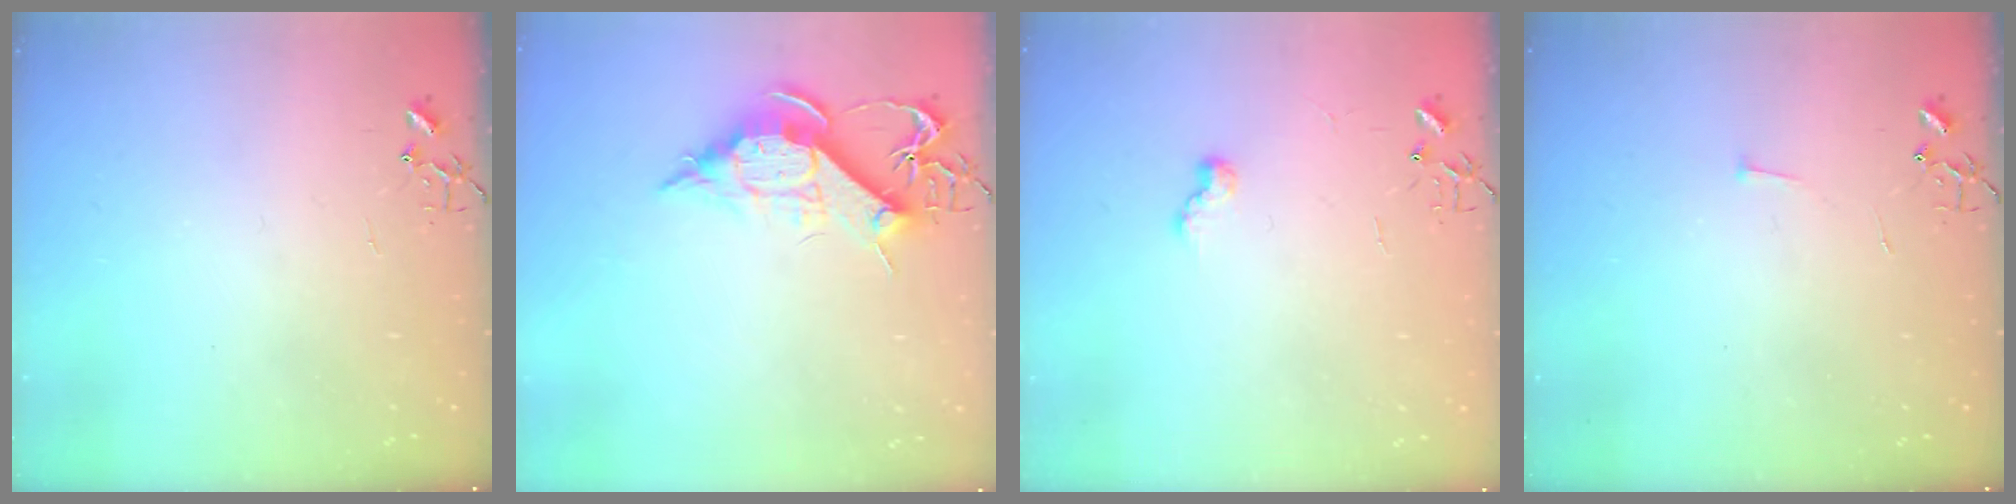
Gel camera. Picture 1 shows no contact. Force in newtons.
{"total": 11.3, "press": 11.3, "slide": 1.1}
{"total": 7.2, "press": 7.2, "slide": 0.5}
{"total": 3.0, "press": 2.9, "slide": 0.3}